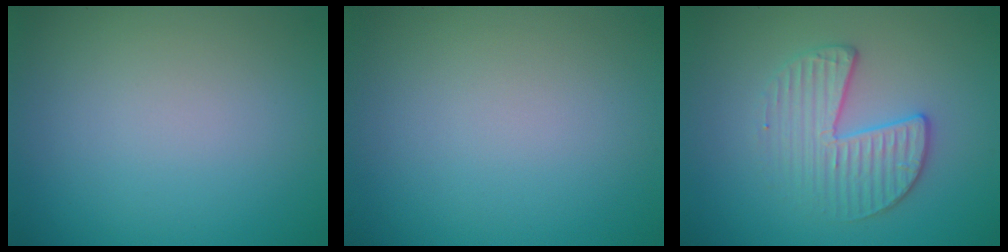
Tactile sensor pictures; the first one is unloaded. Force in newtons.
{"total": 0.0}
{"total": 3.5, "press": 3.2, "slide": 1.4}